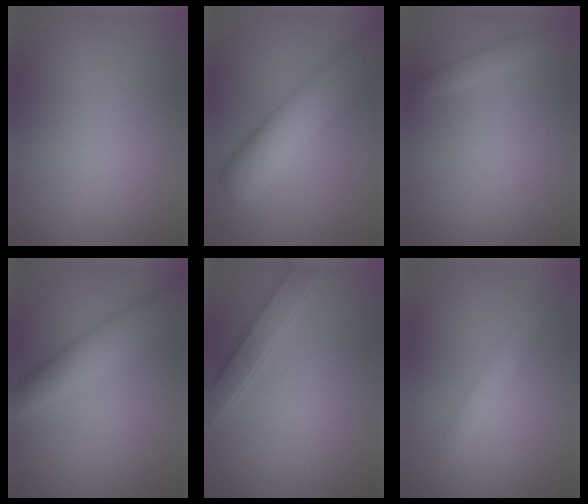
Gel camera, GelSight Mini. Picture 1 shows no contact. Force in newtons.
{"total": 8.2, "press": 8.2, "slide": 0.6}
{"total": 1.0, "press": 1.0, "slide": 0.1}
{"total": 4.7, "press": 4.7, "slide": 0.1}
{"total": 2.8, "press": 2.8, "slide": 0.2}
{"total": 2.3, "press": 2.3, "slide": 0.0}